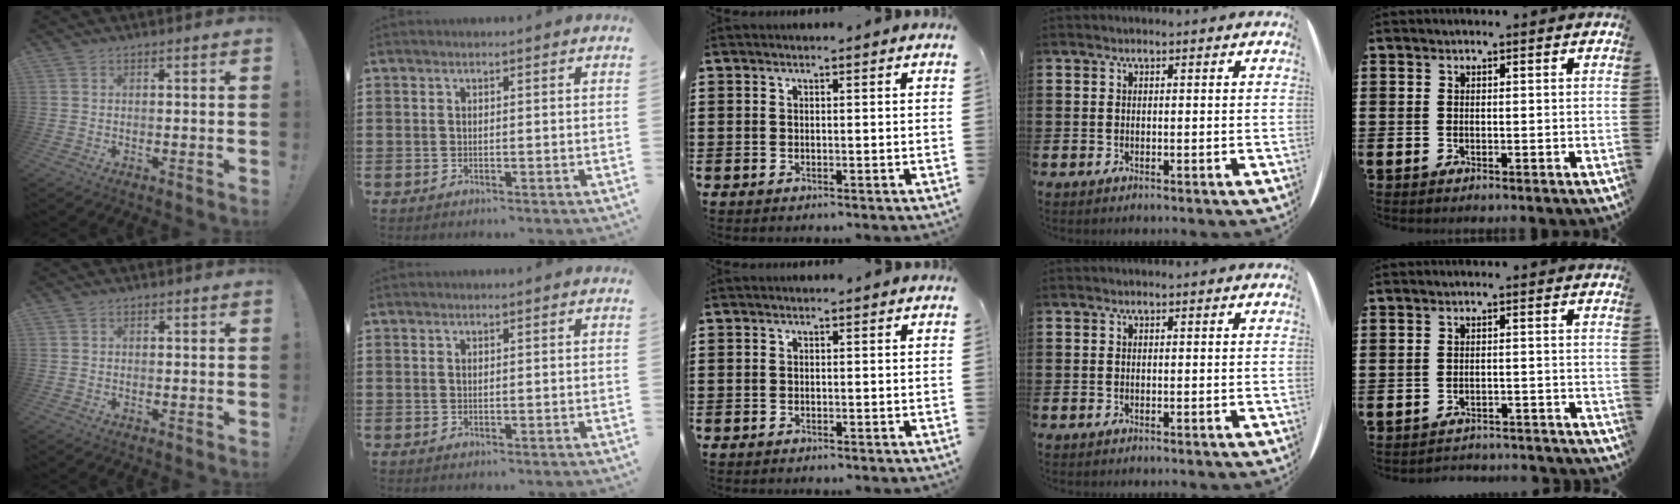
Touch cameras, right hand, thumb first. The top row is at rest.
{"thumb": {"total": 0.6, "force": [-0.3, 0.6, 0.2], "torque": [-0.006, 0.003, -0.003]}, "little": {"total": 2.1, "force": [-2.1, 0.0, -0.2], "torque": [-0.004, 0.004, -0.046]}}